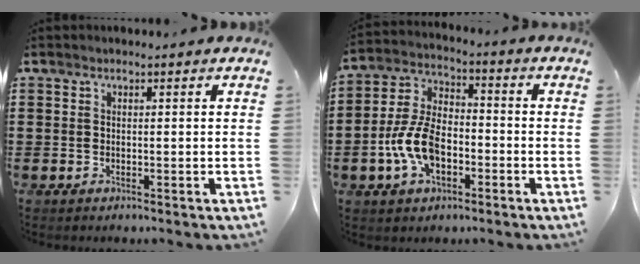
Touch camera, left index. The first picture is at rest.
{"total": 9.5, "force": [-3.3, 5.4, 7.0], "torque": [-0.173, 0.004, -0.068]}